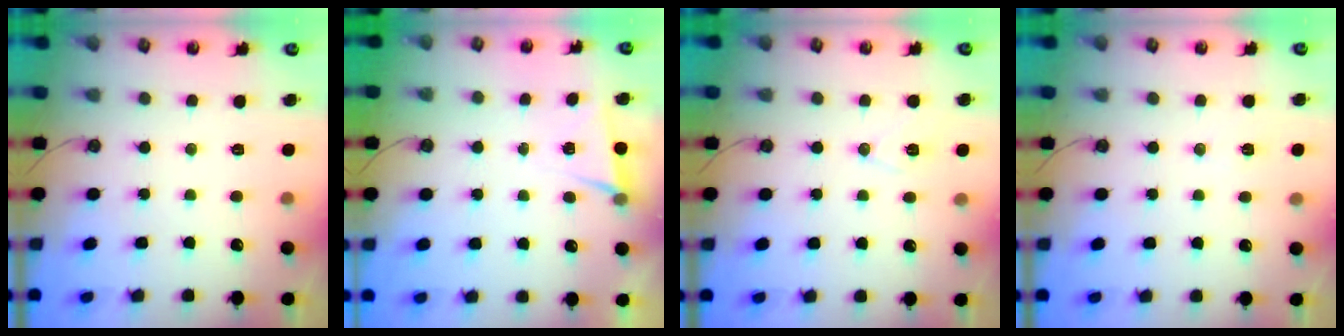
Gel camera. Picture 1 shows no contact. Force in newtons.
{"total": 4.6, "press": 2.7, "slide": 3.8}
{"total": 7.2, "press": 6.2, "slide": 3.8}
{"total": 6.9, "press": 5.2, "slide": 4.5}